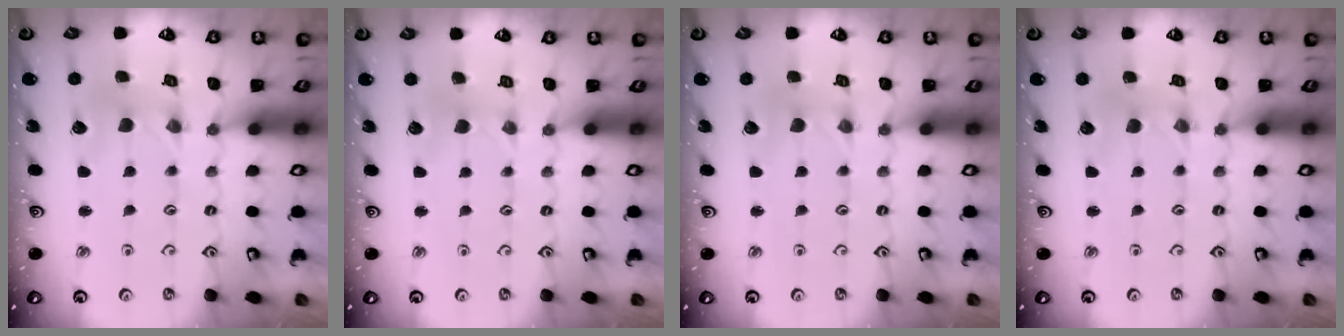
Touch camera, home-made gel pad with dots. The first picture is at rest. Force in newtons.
{"total": 1.6, "press": 1.5, "slide": 0.3}
{"total": 0.0}
{"total": 1.3, "press": 1.2, "slide": 0.2}